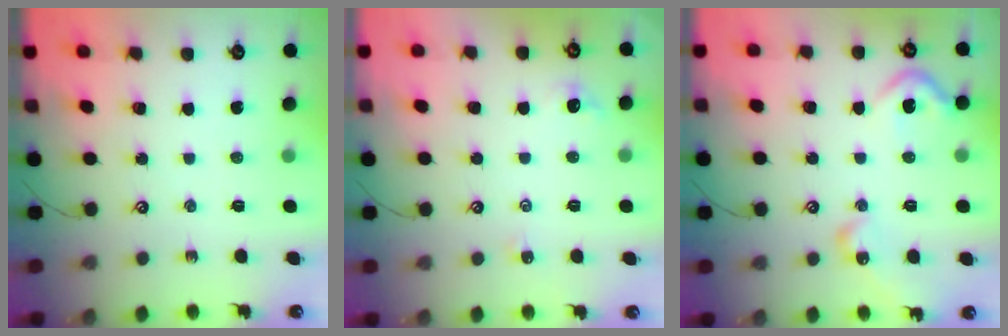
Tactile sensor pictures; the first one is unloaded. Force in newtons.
{"total": 1.6, "press": 1.5, "slide": 0.5}
{"total": 9.9, "press": 9.8, "slide": 1.3}